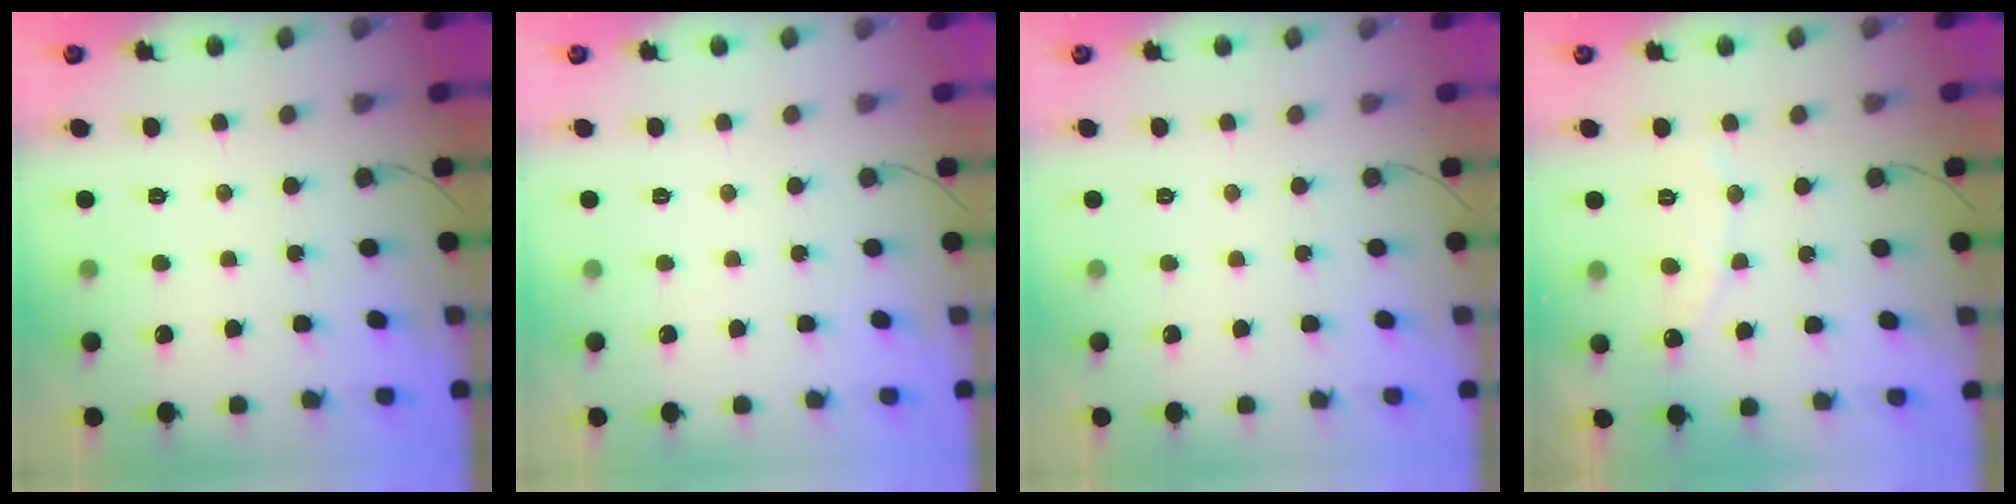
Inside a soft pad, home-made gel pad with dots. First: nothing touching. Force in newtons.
{"total": 0.0}
{"total": 0.0}
{"total": 5.4, "press": 5.4, "slide": 0.4}